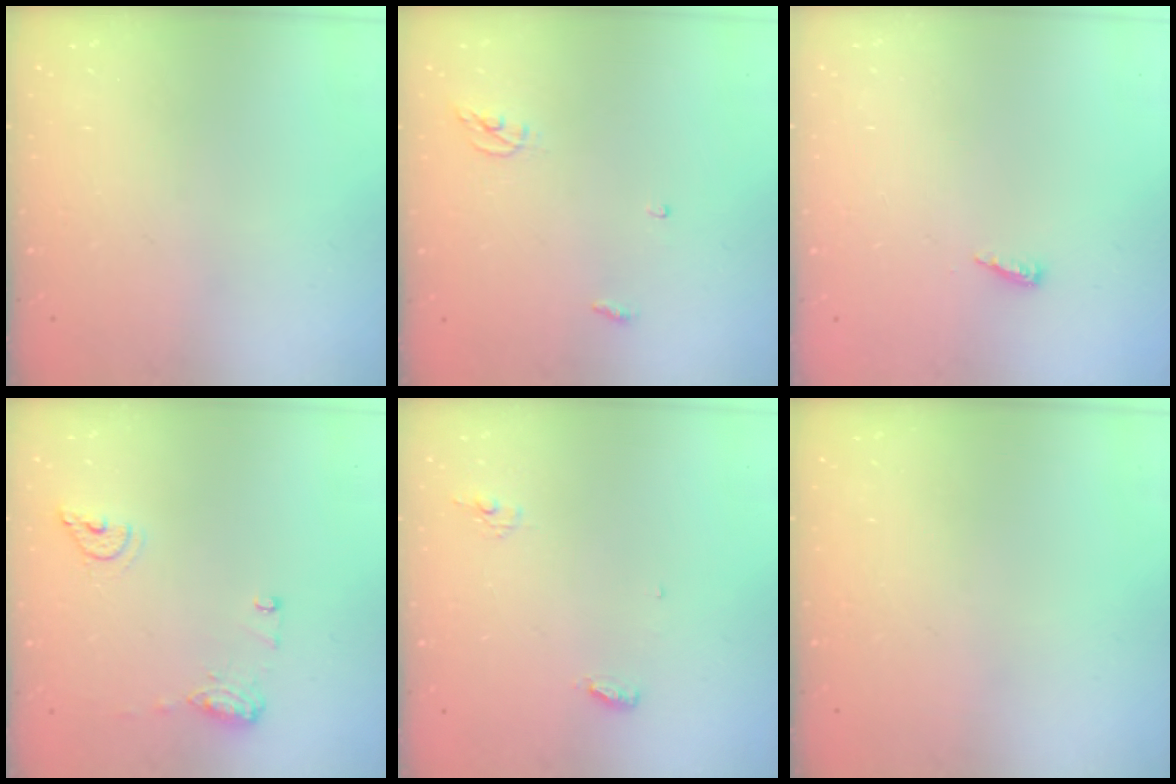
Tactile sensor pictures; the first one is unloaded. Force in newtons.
{"total": 3.6, "press": 3.6, "slide": 0.3}
{"total": 4.2, "press": 4.1, "slide": 0.4}
{"total": 9.1, "press": 9.1, "slide": 1.1}
{"total": 4.8, "press": 4.8, "slide": 0.3}
{"total": 0.0}